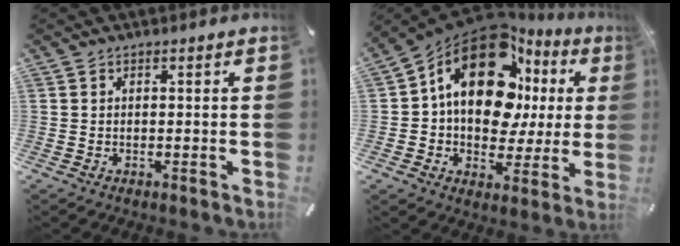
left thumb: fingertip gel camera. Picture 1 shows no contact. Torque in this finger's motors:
{"motor_torque": [2.17, 2.17, 1.41, -0.75, 0.36]}